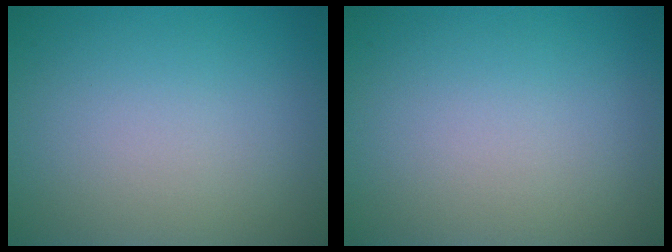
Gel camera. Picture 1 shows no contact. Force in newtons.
{"total": 0.0}